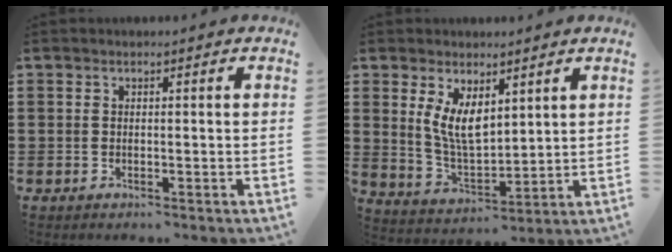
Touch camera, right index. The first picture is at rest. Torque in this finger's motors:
{"motor_torque": [1.09, 0.62, 0.53, 0.19]}